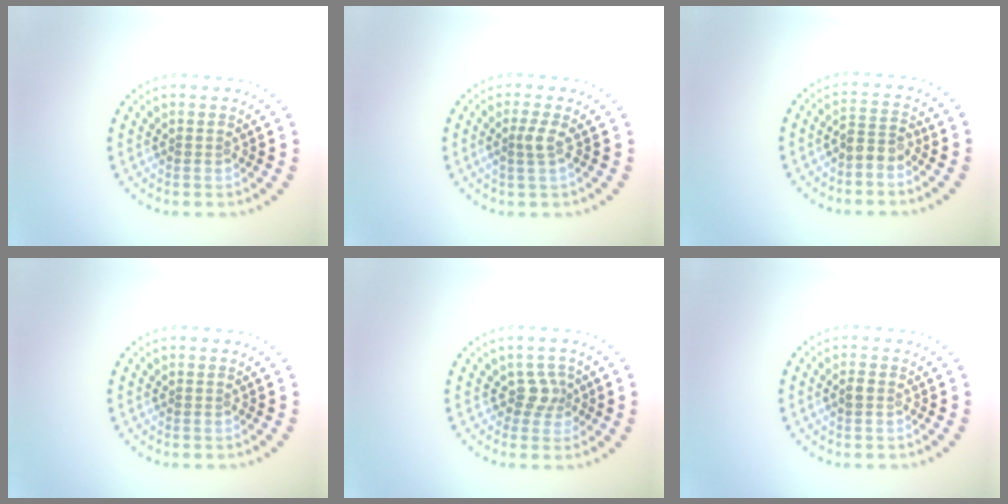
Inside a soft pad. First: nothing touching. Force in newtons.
{"total": 1.4, "press": 1.1, "slide": 1.0}
{"total": 2.0, "press": 1.7, "slide": 1.2}
{"total": 0.0}
{"total": 2.0, "press": 1.4, "slide": 1.4}
{"total": 0.9, "press": 0.9, "slide": 0.1}